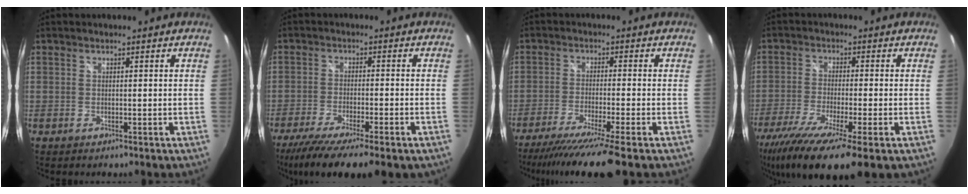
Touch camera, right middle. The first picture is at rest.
{"total": 13.0, "force": [-9.8, 1.3, 8.5], "torque": [-0.168, -0.049, -0.159]}
{"total": 12.4, "force": [-10.1, -1.5, 7.0], "torque": [-0.139, -0.038, -0.166]}
{"total": 15.5, "force": [-9.5, 2.2, 12.0], "torque": [-0.235, -0.065, -0.165]}